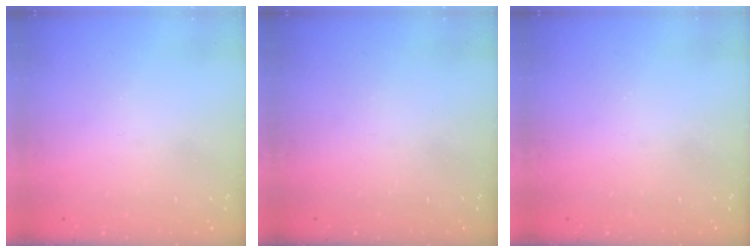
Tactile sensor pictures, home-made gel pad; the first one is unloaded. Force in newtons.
{"total": 0.0}
{"total": 2.2, "press": 2.1, "slide": 0.4}